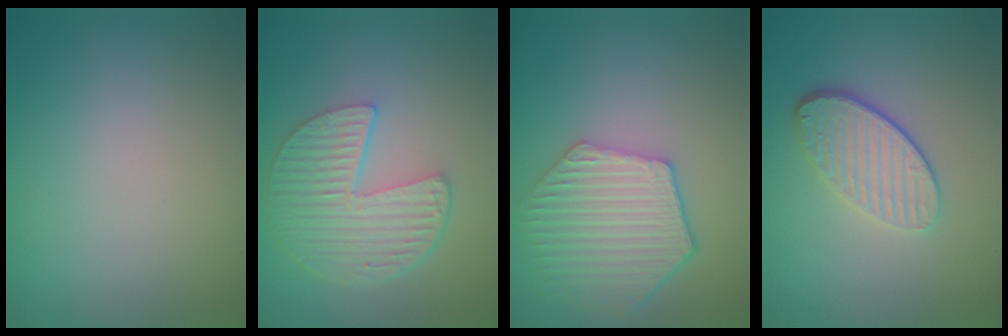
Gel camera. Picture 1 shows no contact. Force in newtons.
{"total": 5.8, "press": 4.2, "slide": 4.0}
{"total": 6.0, "press": 5.2, "slide": 3.0}
{"total": 4.2, "press": 3.2, "slide": 2.8}